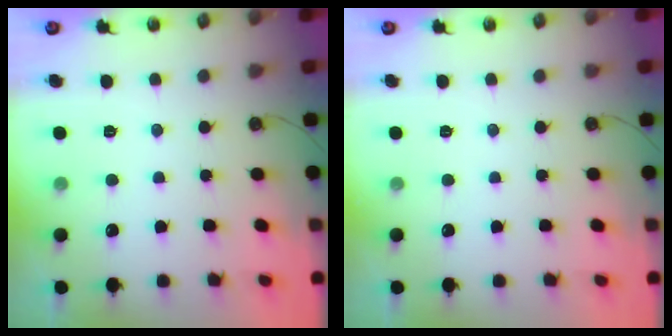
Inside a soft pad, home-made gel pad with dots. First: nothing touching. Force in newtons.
{"total": 0.0}